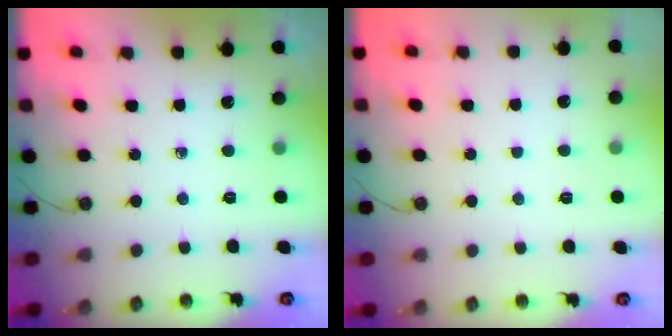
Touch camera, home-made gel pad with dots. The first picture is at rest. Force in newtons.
{"total": 1.1, "press": 1.1, "slide": 0.1}